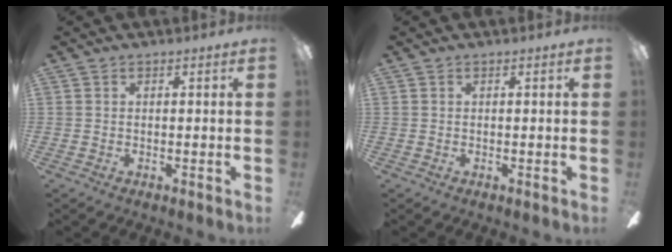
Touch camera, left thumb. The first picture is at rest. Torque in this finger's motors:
{"motor_torque": [0.00, 0.00, 0.00, -0.01, 0.00]}